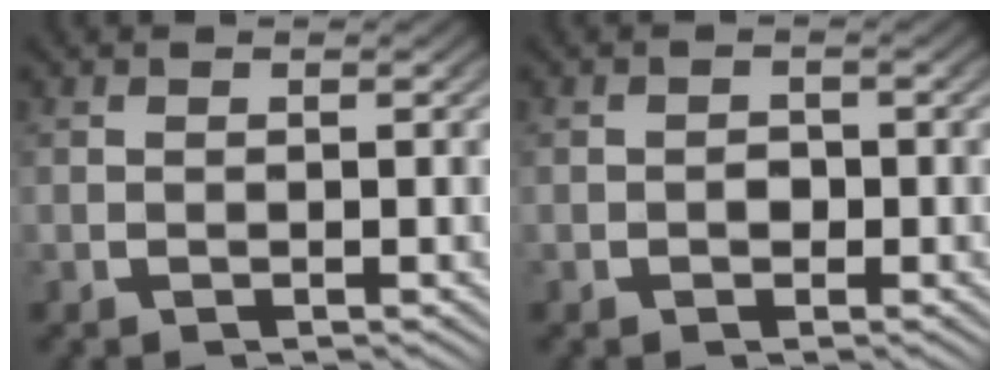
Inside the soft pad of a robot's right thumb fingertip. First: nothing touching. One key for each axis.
{"total": 1.1, "fx": -0.4, "fy": 0.9, "fz": 0.6, "tx": -0.012, "ty": -0.009, "tz": -0.006}